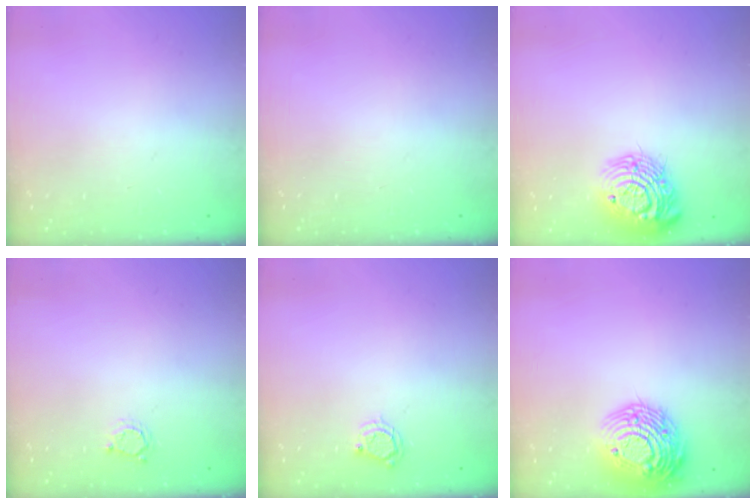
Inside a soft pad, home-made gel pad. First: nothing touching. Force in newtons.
{"total": 0.0}
{"total": 15.4, "press": 15.3, "slide": 1.2}
{"total": 2.5, "press": 2.5, "slide": 0.4}
{"total": 3.8, "press": 3.8, "slide": 0.4}
{"total": 16.7, "press": 16.7, "slide": 1.4}